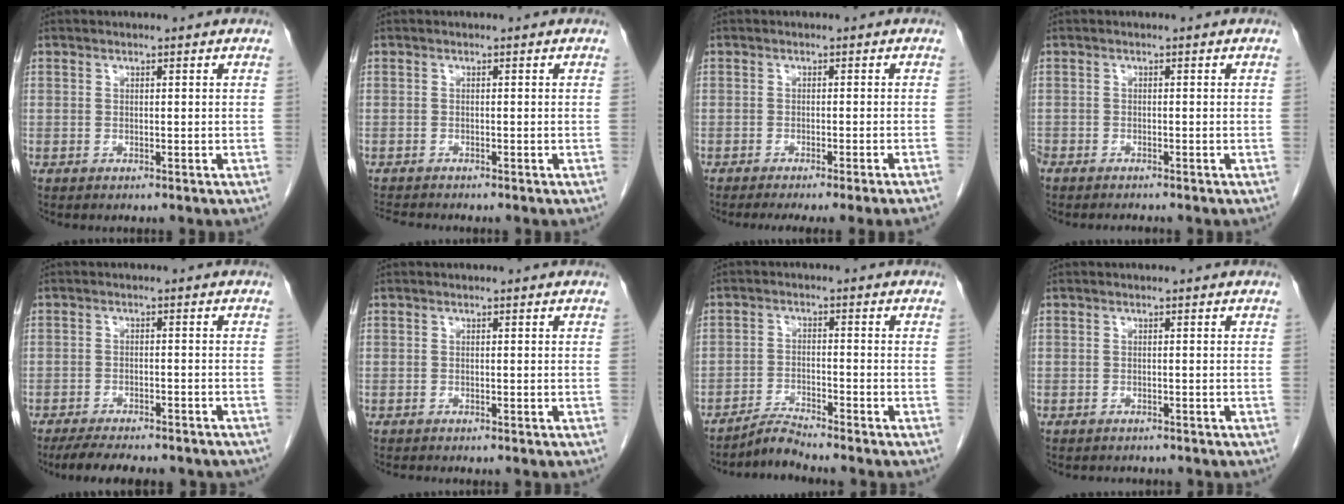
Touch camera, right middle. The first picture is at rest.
{"total": 2.0, "force": [-2.0, -0.1, 0.3], "torque": [-0.008, -0.010, -0.035]}
{"total": 7.5, "force": [-6.2, -1.6, 3.8], "torque": [-0.016, -0.013, -0.083]}
{"total": 2.6, "force": [-2.5, 0.6, 0.6], "torque": [-0.010, -0.007, -0.043]}
{"total": 12.1, "force": [-10.2, 3.1, 5.6], "torque": [-0.078, -0.006, -0.132]}
{"total": 0.6, "force": [-0.6, -0.1, 0.0], "torque": [-0.004, -0.002, -0.012]}
{"total": 3.4, "force": [-3.2, -1.0, -0.1], "torque": [-0.001, -0.018, -0.062]}
{"total": 2.0, "force": [-1.9, 0.7, 0.3], "torque": [-0.007, -0.003, -0.024]}